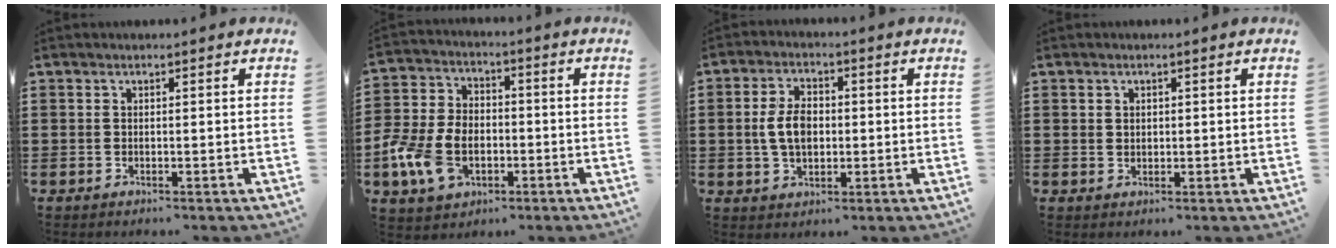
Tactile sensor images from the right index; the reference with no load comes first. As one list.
[{"total": 9.2, "force": [-2.9, 6.5, 5.8], "torque": [-0.152, 0.010, -0.058]}, {"total": 6.0, "force": [0.0, 3.7, 4.7], "torque": [-0.109, 0.008, -0.005]}, {"total": 1.1, "force": [0.6, 0.9, 0.3], "torque": [-0.008, 0.003, 0.012]}]